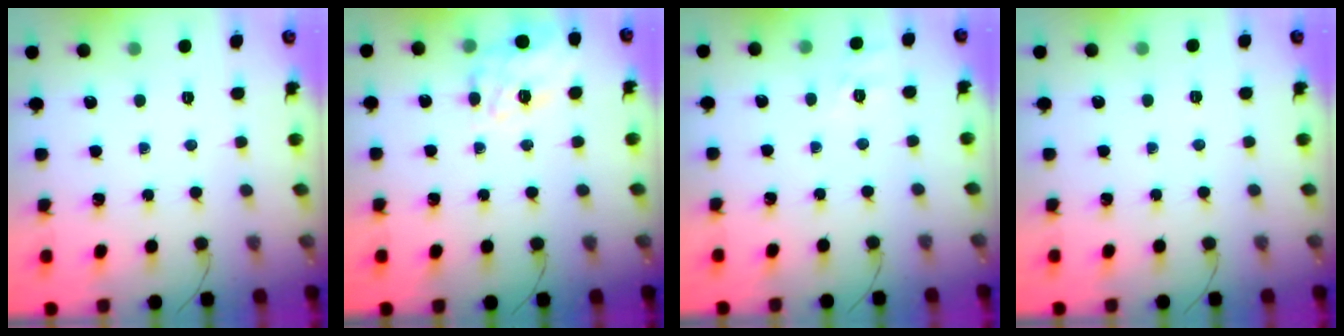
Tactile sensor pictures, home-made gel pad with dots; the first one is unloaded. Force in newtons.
{"total": 9.8, "press": 9.4, "slide": 2.9}
{"total": 1.6, "press": 0.4, "slide": 1.5}
{"total": 2.6, "press": 2.3, "slide": 1.2}